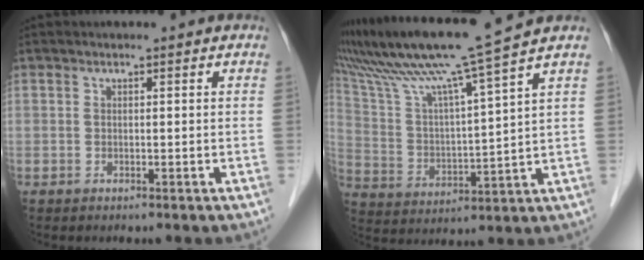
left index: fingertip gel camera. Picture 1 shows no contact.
{"total": 16.8, "force": [12.9, -2.4, 10.4], "torque": [-0.188, 0.006, 0.224]}